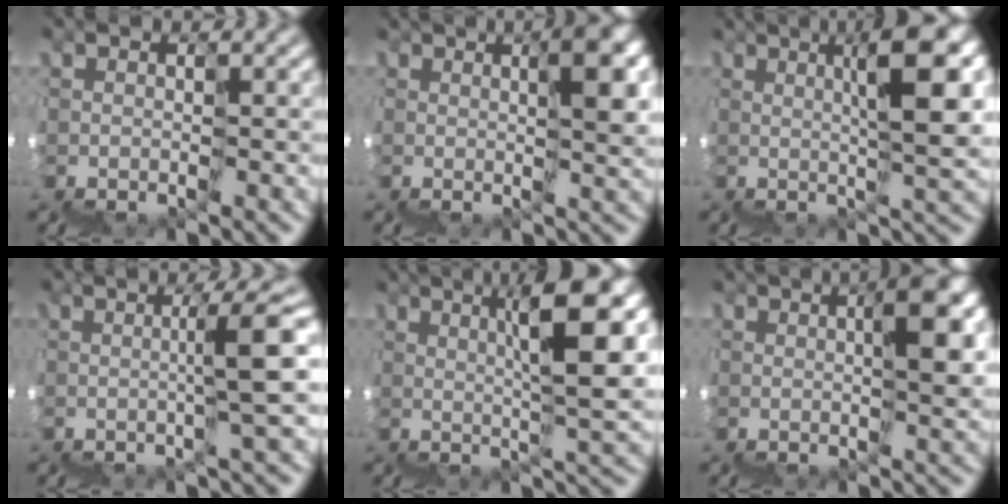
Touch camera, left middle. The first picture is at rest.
{"total": 7.2, "force": [3.6, 1.6, 6.0], "torque": [-0.096, 0.019, 0.071]}
{"total": 7.7, "force": [3.2, 0.8, 7.0], "torque": [-0.099, 0.031, 0.057]}
{"total": 5.1, "force": [0.8, -0.4, 5.0], "torque": [-0.047, 0.021, 0.003]}
{"total": 7.1, "force": [3.3, 0.0, 6.3], "torque": [-0.081, 0.032, 0.055]}
{"total": 6.3, "force": [2.7, 1.6, 5.4], "torque": [-0.091, 0.025, 0.047]}